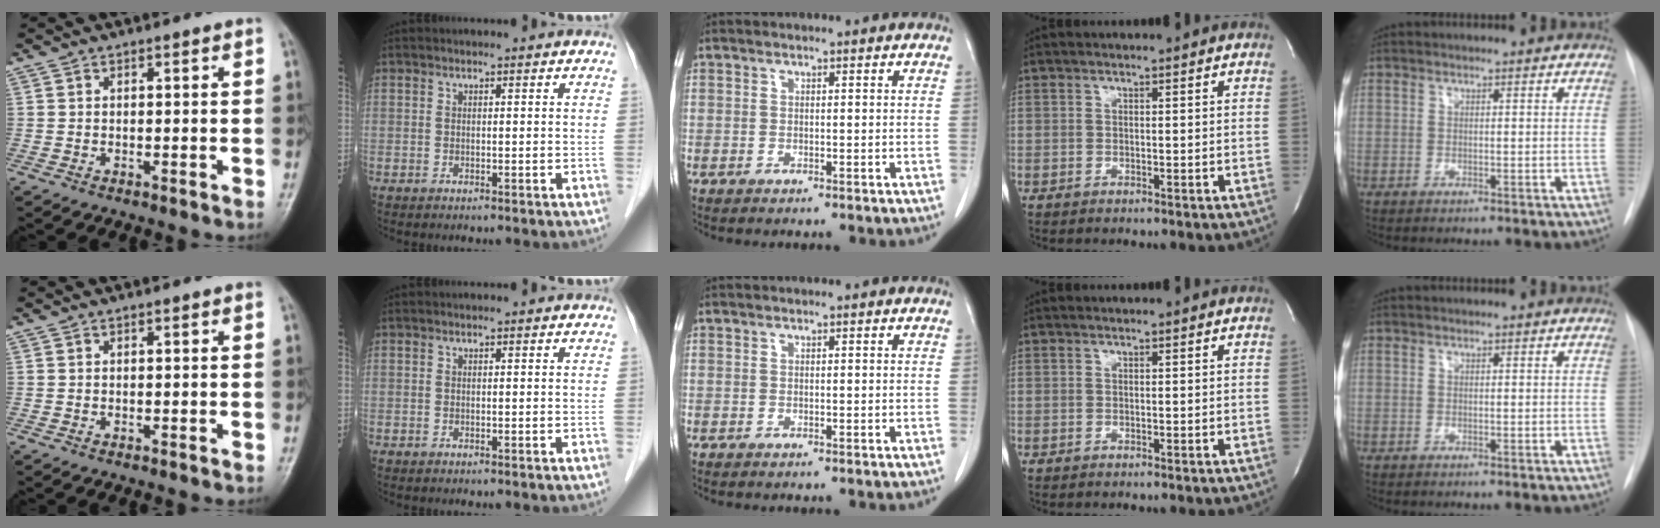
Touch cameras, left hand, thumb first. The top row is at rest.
{}